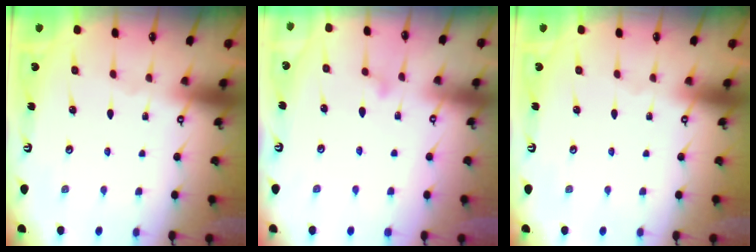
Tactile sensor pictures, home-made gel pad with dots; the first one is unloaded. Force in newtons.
{"total": 8.5, "press": 8.5, "slide": 0.6}
{"total": 0.0}